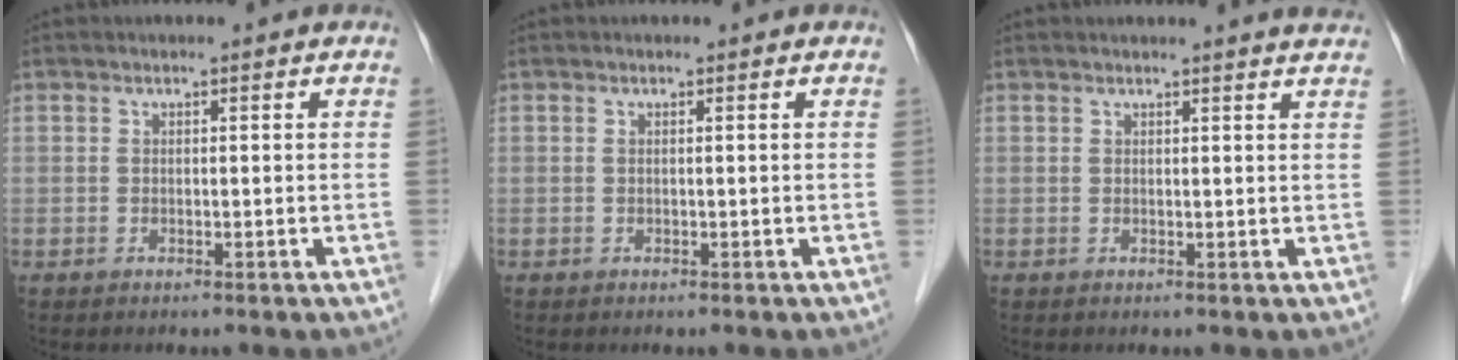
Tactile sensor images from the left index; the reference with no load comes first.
{"total": 0.0}
{"total": 4.8, "force": [4.6, -0.3, 1.4], "torque": [-0.018, 0.000, 0.033]}